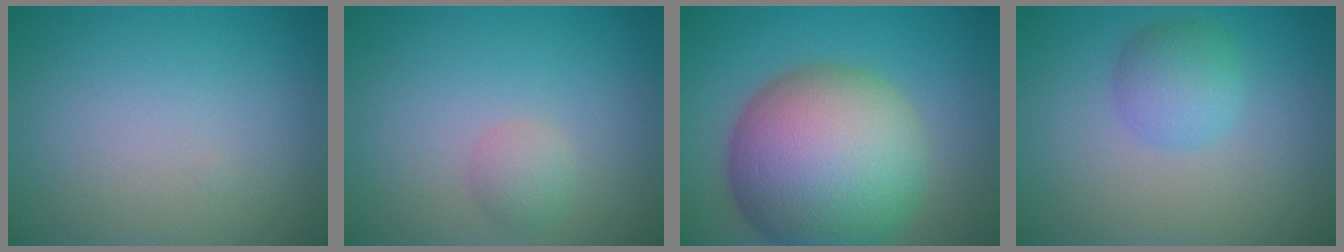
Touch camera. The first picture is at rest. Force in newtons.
{"total": 1.6, "press": 1.6, "slide": 0.0}
{"total": 15.5, "press": 15.5, "slide": 0.3}
{"total": 2.9, "press": 2.9, "slide": 0.0}